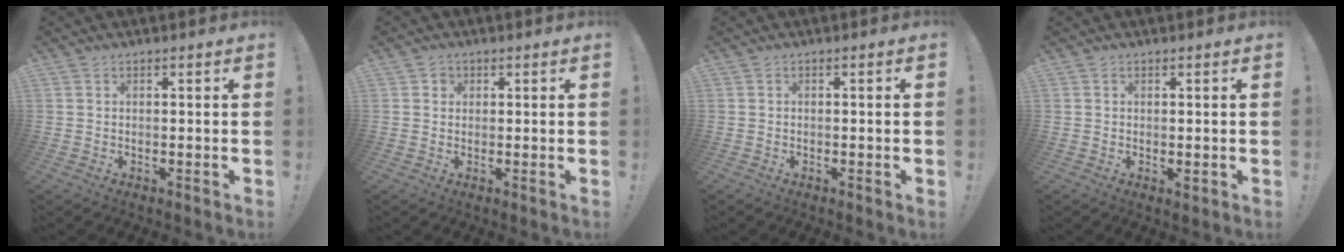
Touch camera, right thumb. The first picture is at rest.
{"total": 1.8, "force": [0.7, 1.6, 0.4], "torque": [-0.002, -0.003, 0.011]}
{"total": 1.2, "force": [-0.3, -0.3, 1.1], "torque": [-0.018, -0.001, -0.006]}
{"total": 0.9, "force": [0.4, 0.6, 0.6], "torque": [-0.002, -0.003, 0.007]}